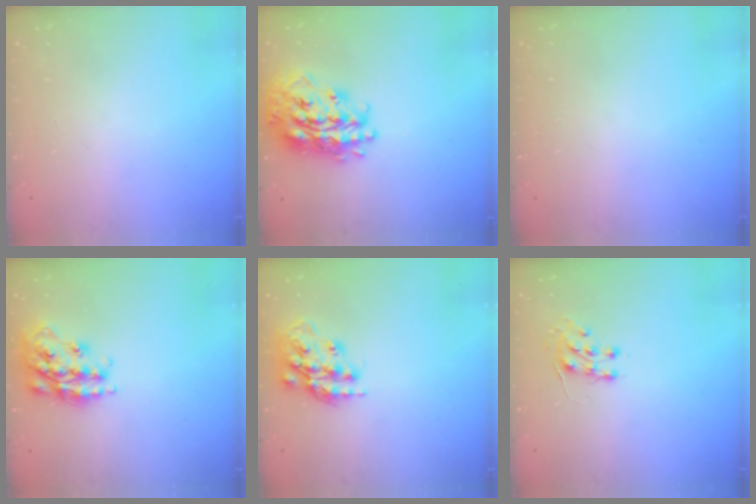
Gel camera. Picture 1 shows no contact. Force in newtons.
{"total": 21.6, "press": 21.5, "slide": 1.8}
{"total": 0.0}
{"total": 18.8, "press": 18.7, "slide": 1.2}
{"total": 15.5, "press": 15.5, "slide": 1.1}
{"total": 7.4, "press": 7.4, "slide": 0.7}